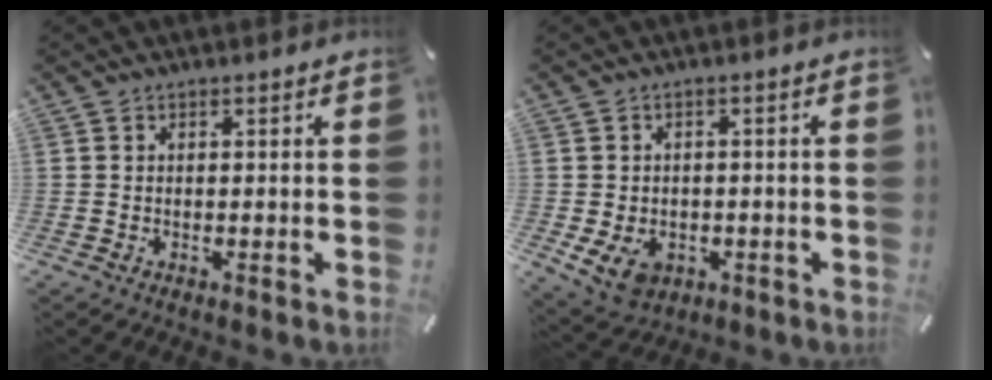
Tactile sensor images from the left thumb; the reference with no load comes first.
{"total": 7.0, "force": [-2.3, 5.4, 3.8], "torque": [-0.078, 0.010, -0.041]}